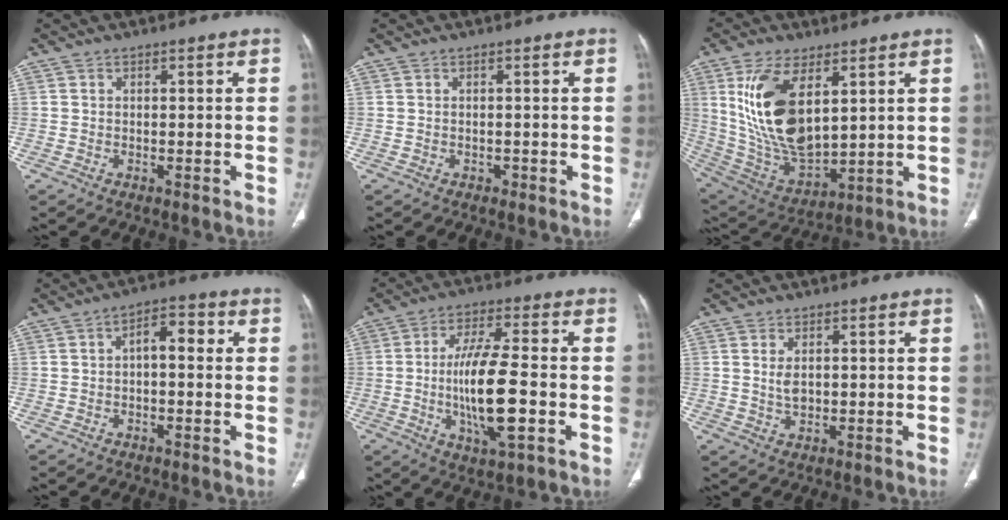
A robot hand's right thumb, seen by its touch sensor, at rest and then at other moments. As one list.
[{"total": 0.6, "force": [-0.3, 0.5, 0.1], "torque": [-0.002, 0.002, -0.006]}, {"total": 18.8, "force": [6.2, 9.0, 15.3], "torque": [-0.285, -0.028, 0.137]}, {"total": 5.3, "force": [0.5, 2.6, 4.6], "torque": [-0.056, 0.021, 0.000]}, {"total": 14.3, "force": [-2.5, 4.0, 13.5], "torque": [-0.253, 0.007, -0.044]}, {"total": 2.6, "force": [0.7, 1.4, 2.1], "torque": [-0.039, -0.006, 0.019]}]